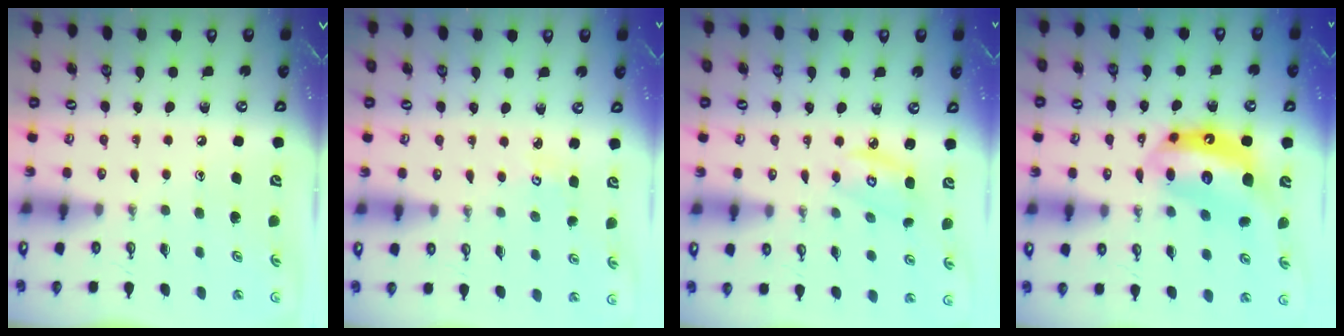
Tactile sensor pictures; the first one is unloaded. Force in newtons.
{"total": 2.1, "press": 2.1, "slide": 0.2}
{"total": 4.4, "press": 4.4, "slide": 0.2}
{"total": 14.1, "press": 14.0, "slide": 1.7}